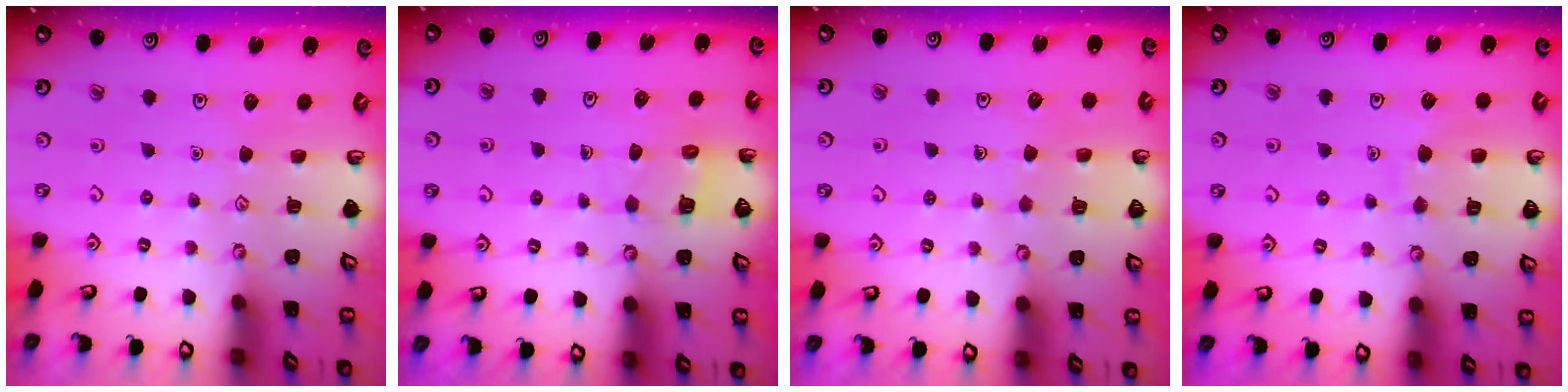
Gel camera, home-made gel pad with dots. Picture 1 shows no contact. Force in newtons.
{"total": 4.7, "press": 4.7, "slide": 0.4}
{"total": 3.0, "press": 3.0, "slide": 0.2}
{"total": 6.3, "press": 6.2, "slide": 0.6}